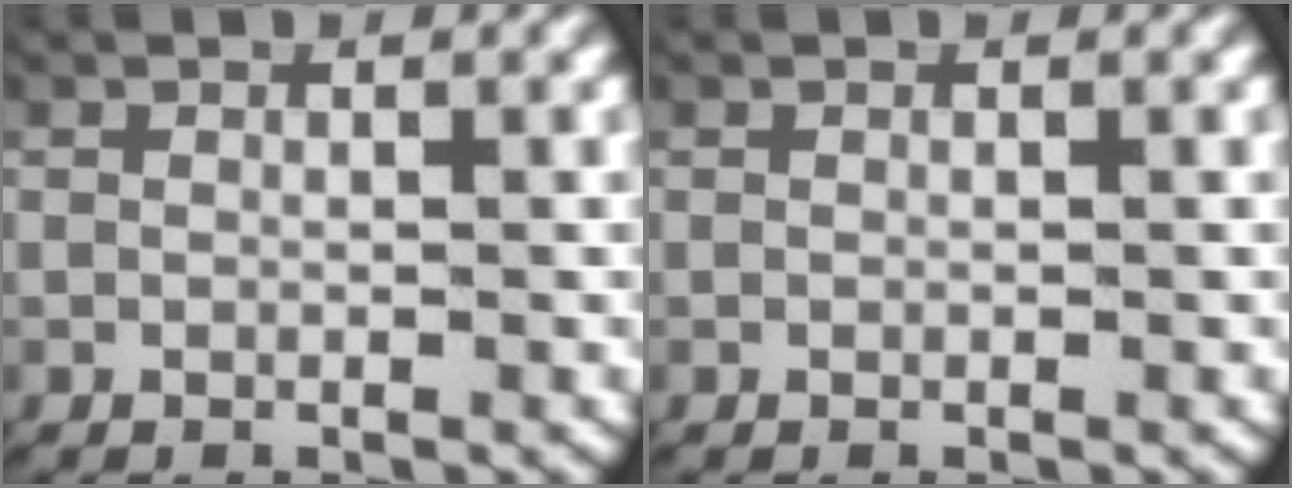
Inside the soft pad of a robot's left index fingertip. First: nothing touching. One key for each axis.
{"total": 0.0}